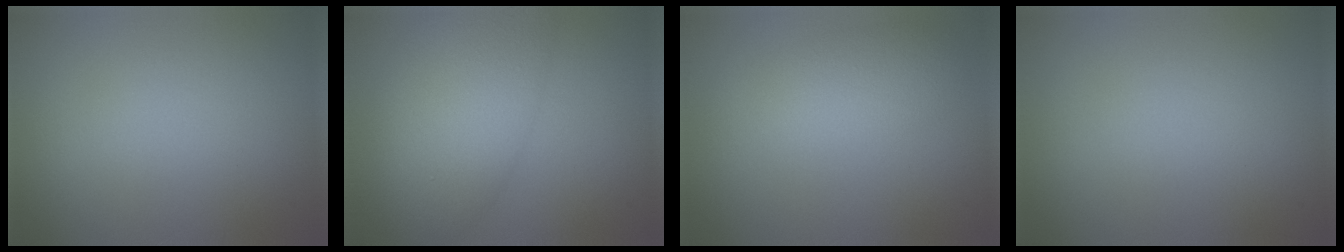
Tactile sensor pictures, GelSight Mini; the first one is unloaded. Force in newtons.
{"total": 7.8, "press": 7.8, "slide": 0.3}
{"total": 3.5, "press": 3.5, "slide": 0.1}
{"total": 0.0}